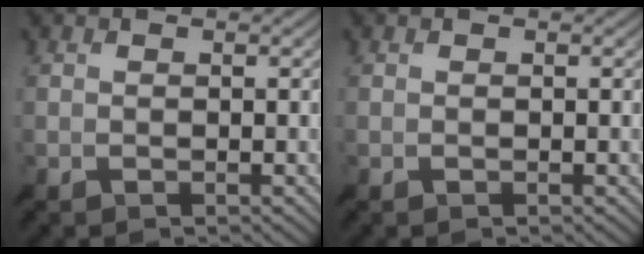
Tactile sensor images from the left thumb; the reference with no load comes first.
{"total": 0.0}